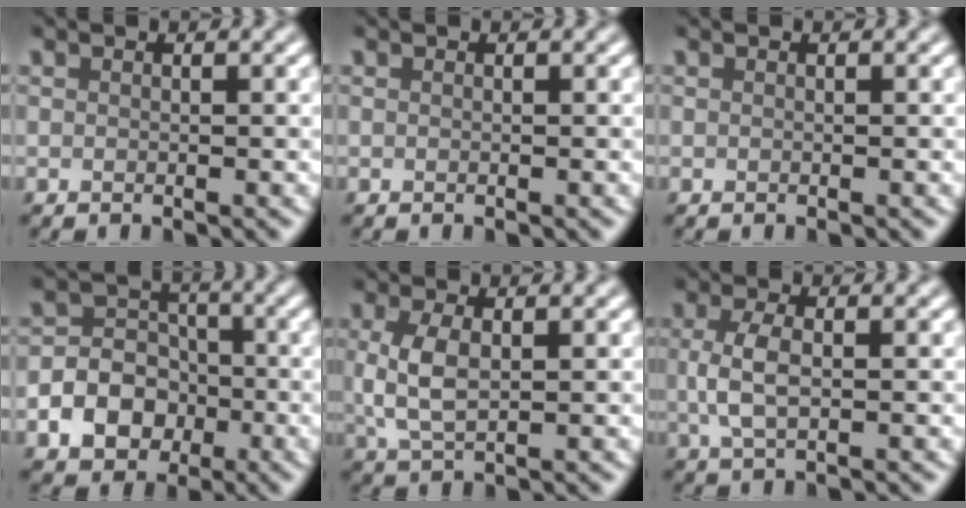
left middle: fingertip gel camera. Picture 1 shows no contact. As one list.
[{"total": 0.0}, {"total": 0.0}, {"total": 5.7, "force": [-2.0, 4.6, 2.6], "torque": [-0.023, 0.000, -0.055]}, {"total": 3.6, "force": [0.4, 1.8, 3.2], "torque": [-0.074, 0.001, 0.009]}, {"total": 3.0, "force": [0.1, 1.3, 2.7], "torque": [-0.065, -0.002, 0.001]}]